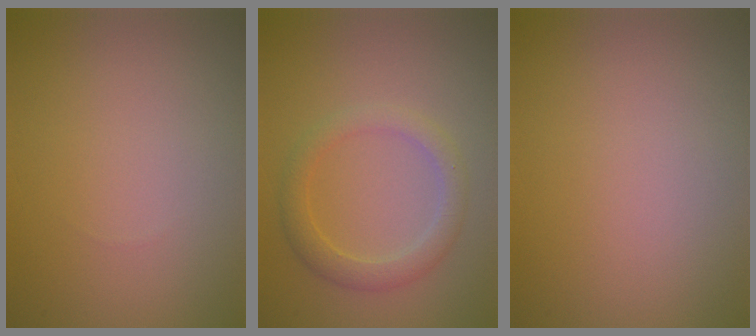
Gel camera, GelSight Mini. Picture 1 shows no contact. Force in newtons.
{"total": 2.6, "press": 2.6, "slide": 0.1}
{"total": 0.0}